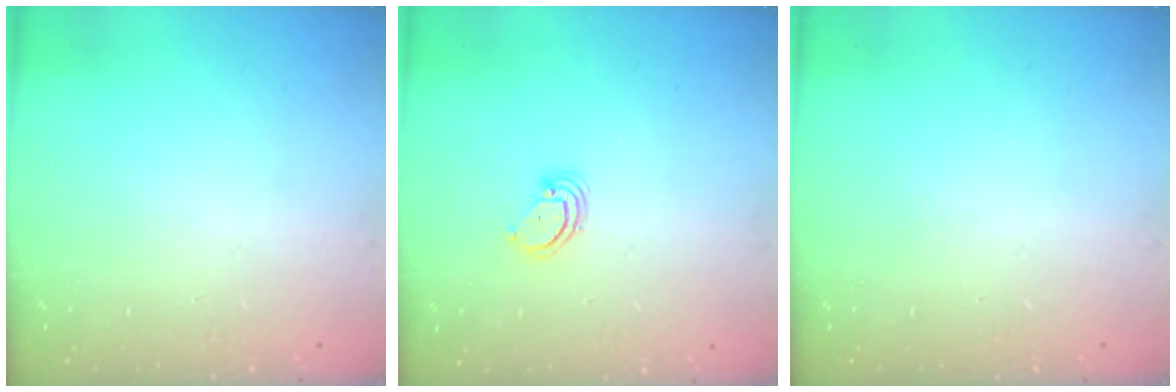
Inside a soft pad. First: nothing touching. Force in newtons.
{"total": 3.2, "press": 3.2, "slide": 0.3}
{"total": 0.0}